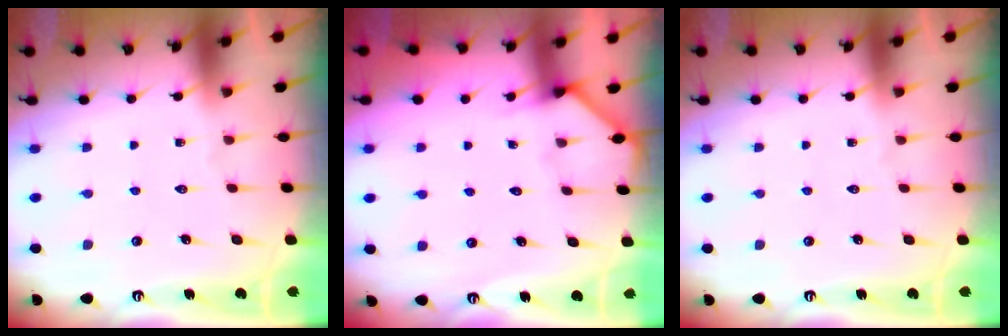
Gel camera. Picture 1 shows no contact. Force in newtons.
{"total": 2.5, "press": 2.5, "slide": 0.1}
{"total": 0.0}